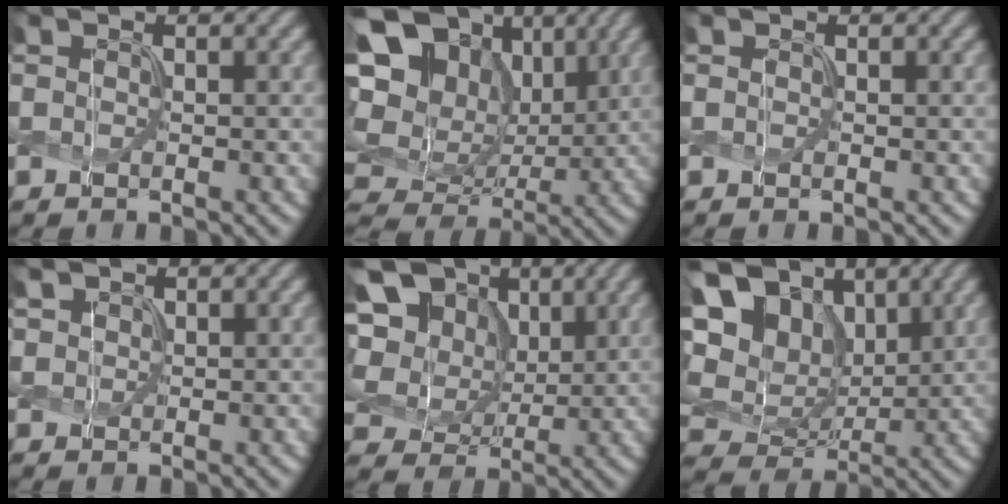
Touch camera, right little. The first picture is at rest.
{"total": 18.2, "force": [6.8, 13.3, 10.5], "torque": [-0.247, 0.042, 0.124]}
{"total": 0.0}
{"total": 1.7, "force": [1.2, 1.2, 0.5], "torque": [-0.018, 0.005, 0.027]}
{"total": 14.7, "force": [4.8, 11.3, 8.0], "torque": [-0.176, 0.029, 0.085]}
{"total": 15.7, "force": [7.2, 10.5, 9.2], "torque": [-0.206, 0.033, 0.122]}